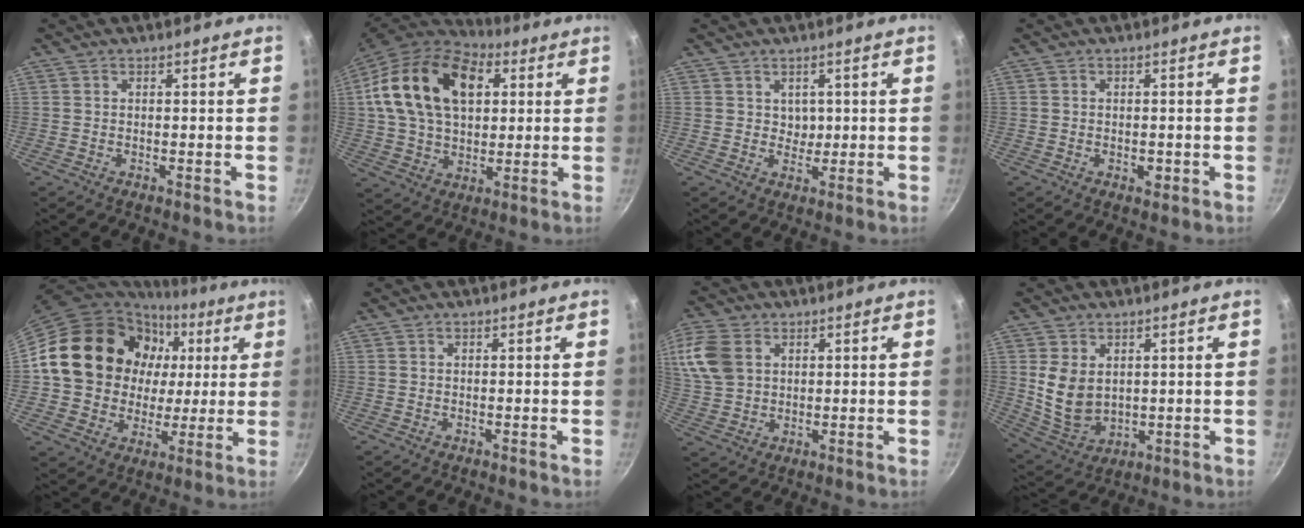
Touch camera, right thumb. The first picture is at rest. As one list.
[{"total": 22.3, "force": [4.8, 17.5, 13.1], "torque": [-0.210, 0.019, 0.084]}, {"total": 2.5, "force": [0.8, 2.1, 0.9], "torque": [0.003, -0.012, 0.010]}, {"total": 1.8, "force": [-0.5, 1.2, 1.2], "torque": [-0.016, 0.000, -0.007]}, {"total": 22.1, "force": [4.4, 18.8, 10.7], "torque": [-0.169, 0.019, 0.086]}, {"total": 0.0}, {"total": 10.0, "force": [3.2, 7.3, 6.1], "torque": [-0.117, -0.004, 0.066]}, {"total": 9.6, "force": [1.7, 6.9, 6.5], "torque": [-0.107, -0.021, 0.052]}]